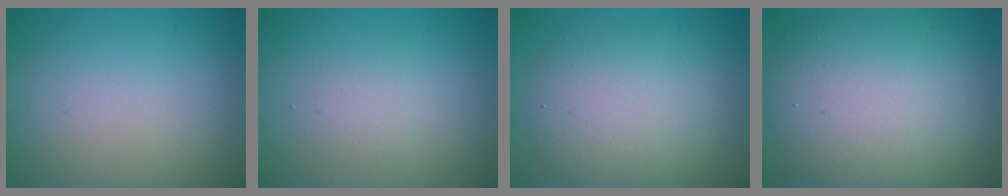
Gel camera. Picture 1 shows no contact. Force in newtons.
{"total": 1.4, "press": 1.4, "slide": 0.0}
{"total": 5.3, "press": 5.3, "slide": 0.3}
{"total": 11.2, "press": 11.2, "slide": 0.9}